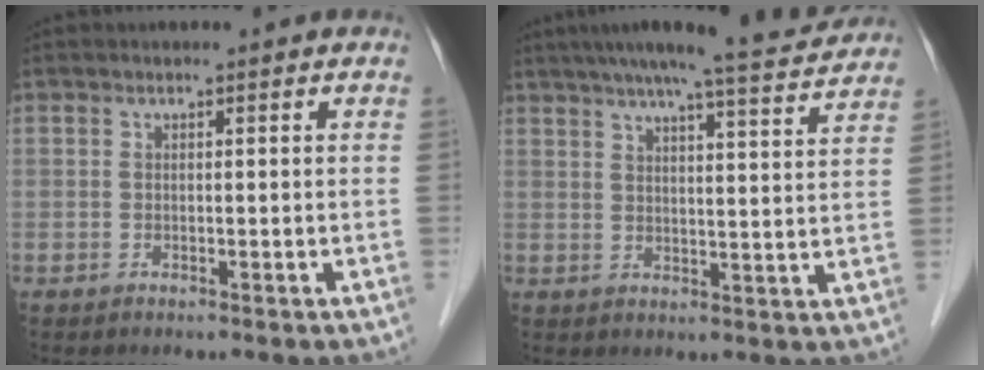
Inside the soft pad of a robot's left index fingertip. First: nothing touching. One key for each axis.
{"total": 12.6, "fx": 11.5, "fy": 0.4, "fz": 5.3, "tx": -0.081, "ty": 0.002, "tz": 0.148}